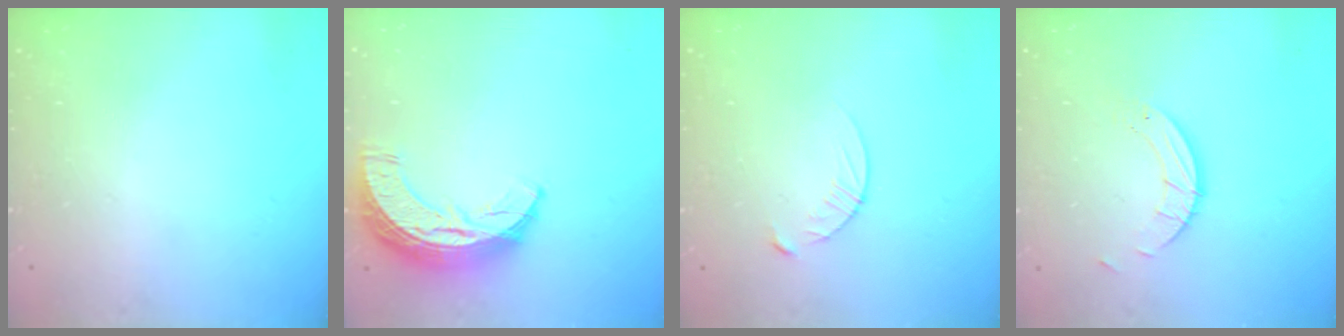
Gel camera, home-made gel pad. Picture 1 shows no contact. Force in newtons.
{"total": 11.3, "press": 11.2, "slide": 0.7}
{"total": 4.6, "press": 4.6, "slide": 0.5}
{"total": 4.3, "press": 4.3, "slide": 0.3}